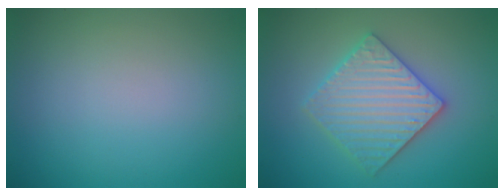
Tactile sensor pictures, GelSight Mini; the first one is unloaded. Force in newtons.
{"total": 5.7, "press": 5.6, "slide": 1.1}